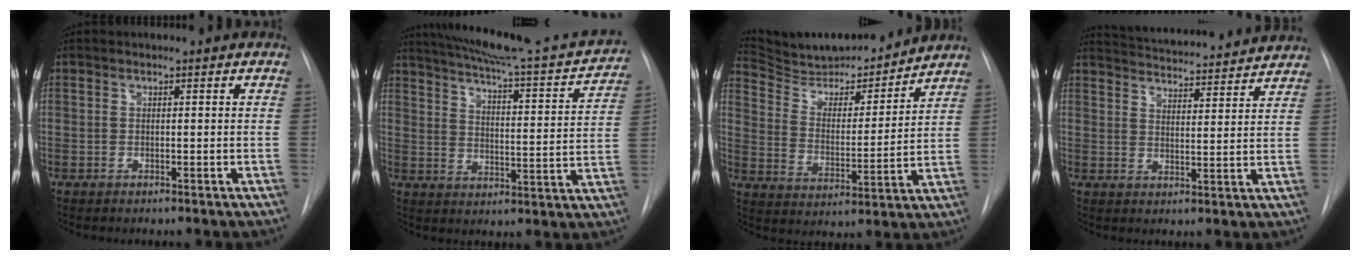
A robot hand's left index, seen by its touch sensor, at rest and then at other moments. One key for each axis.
{"total": 23.9, "fx": 21.2, "fy": 3.0, "fz": 10.6, "tx": -0.159, "ty": -0.027, "tz": 0.273}
{"total": 17.5, "fx": 16.5, "fy": 2.8, "fz": 5.1, "tx": -0.086, "ty": -0.008, "tz": 0.264}
{"total": 19.6, "fx": 18.5, "fy": 2.6, "fz": 5.9, "tx": -0.097, "ty": 0.005, "tz": 0.246}